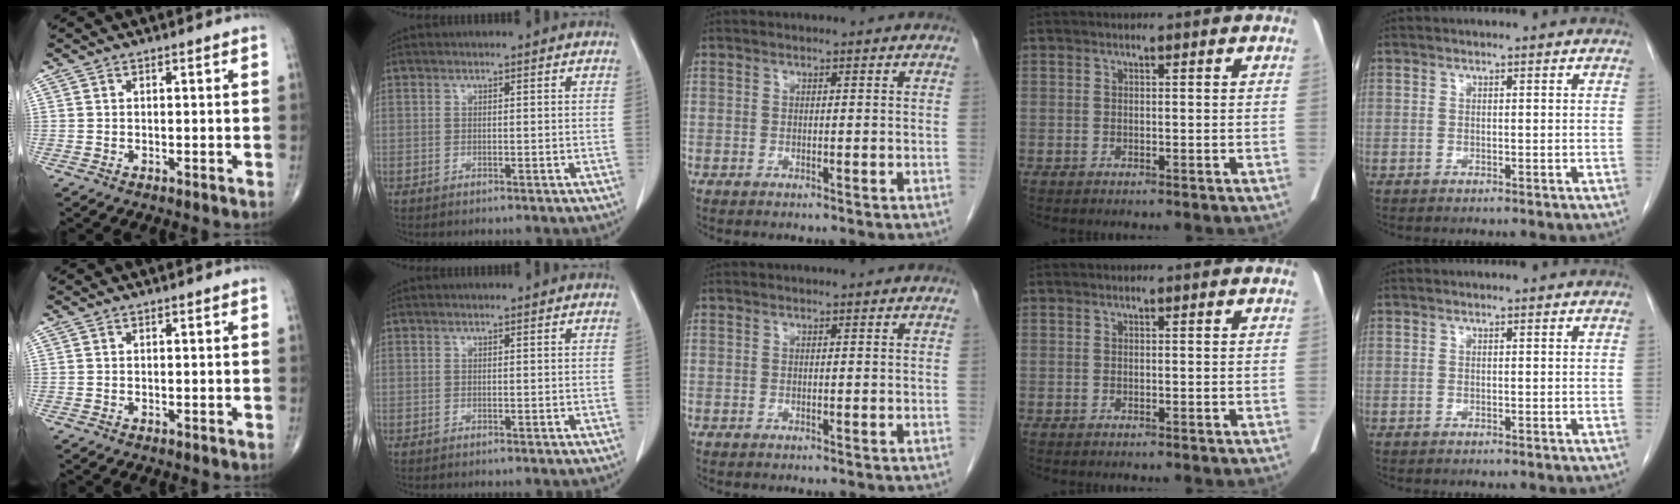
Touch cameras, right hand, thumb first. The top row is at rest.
{}